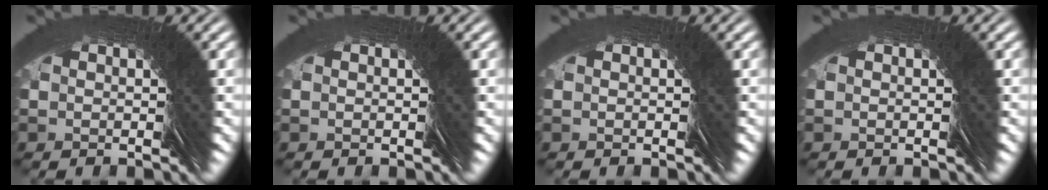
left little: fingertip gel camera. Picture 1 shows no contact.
{"total": 0.0}
{"total": 0.0}
{"total": 0.0}